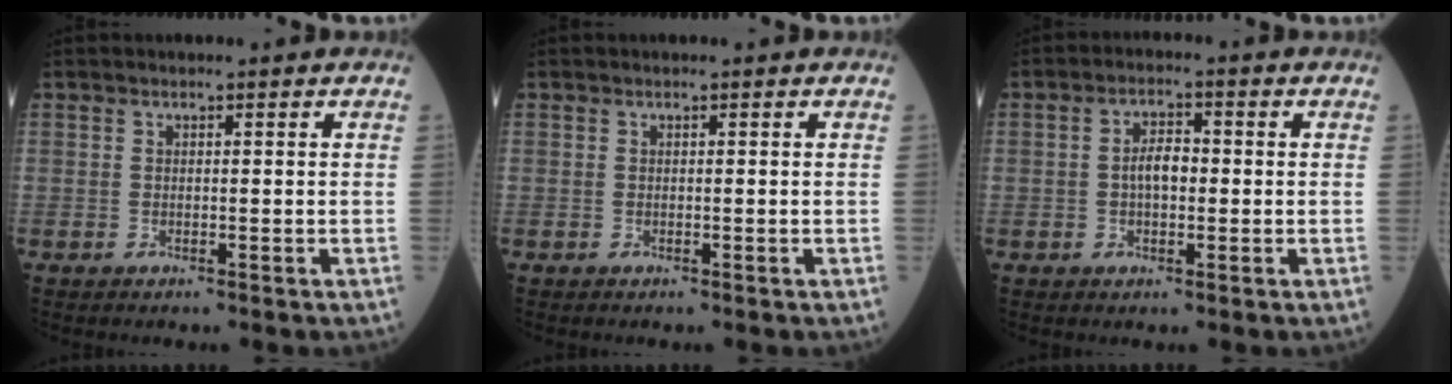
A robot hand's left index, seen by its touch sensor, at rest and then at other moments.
{"total": 0.0}
{"total": 3.8, "force": [-0.3, 1.8, 3.3], "torque": [-0.066, 0.008, -0.008]}